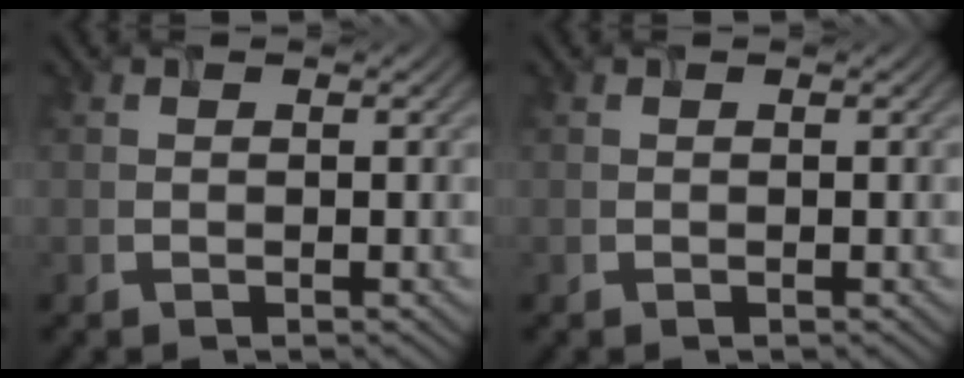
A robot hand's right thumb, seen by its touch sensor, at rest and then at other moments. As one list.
[{"total": 0.0}]